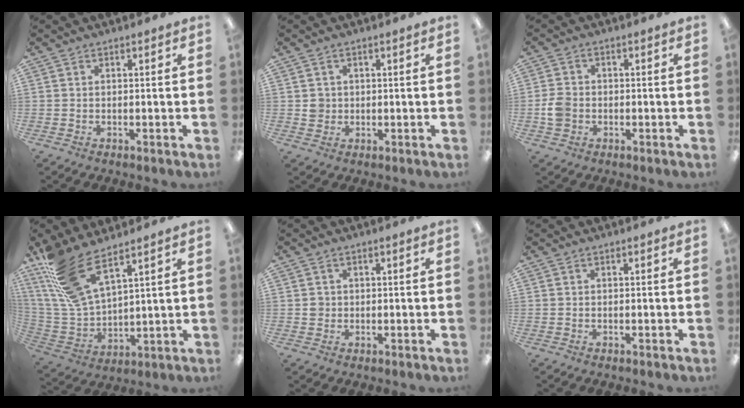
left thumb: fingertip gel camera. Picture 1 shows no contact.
{"total": 2.8, "force": [0.4, 2.7, 0.8], "torque": [-0.010, 0.001, 0.005]}
{"total": 4.5, "force": [-1.0, 3.6, 2.4], "torque": [-0.046, 0.006, -0.017]}
{"total": 15.6, "force": [10.8, 5.5, 9.8], "torque": [-0.229, -0.050, 0.201]}
{"total": 1.9, "force": [0.3, 1.8, 0.6], "torque": [-0.013, 0.005, 0.003]}
{"total": 0.0}